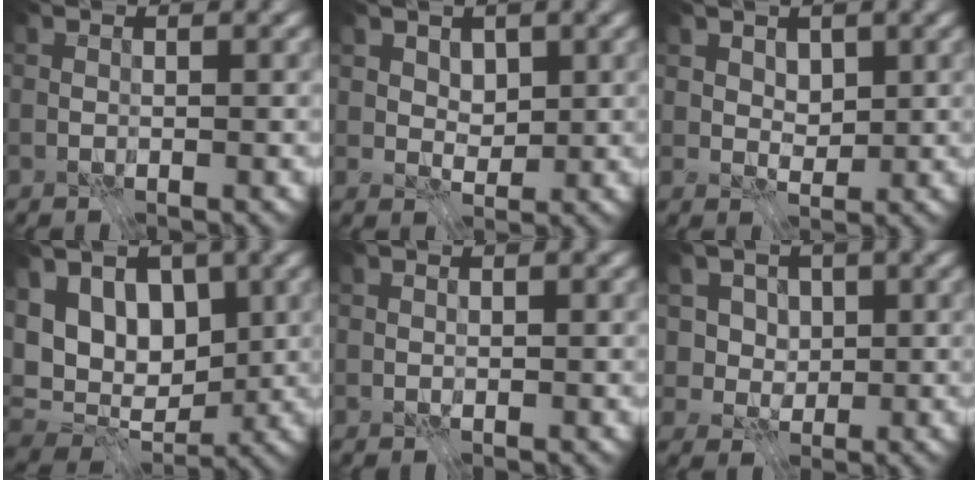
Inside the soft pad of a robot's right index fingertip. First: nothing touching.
{"total": 2.6, "force": [1.4, 1.9, 1.1], "torque": [-0.032, -0.014, 0.043]}
{"total": 2.2, "force": [1.2, 1.5, 0.9], "torque": [-0.024, -0.017, 0.035]}
{"total": 9.4, "force": [2.9, 5.9, 6.7], "torque": [-0.104, 0.019, 0.035]}
{"total": 0.0}
{"total": 3.2, "force": [1.0, 2.8, 1.1], "torque": [-0.026, -0.011, 0.024]}